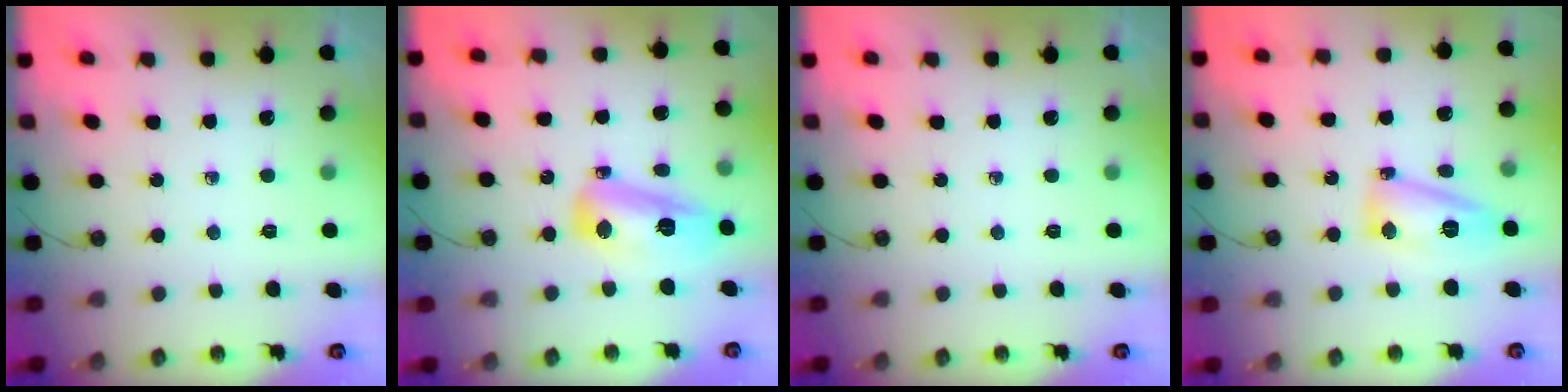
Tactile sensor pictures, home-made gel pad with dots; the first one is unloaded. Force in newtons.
{"total": 13.2, "press": 13.1, "slide": 1.6}
{"total": 0.0}
{"total": 11.3, "press": 11.2, "slide": 1.3}